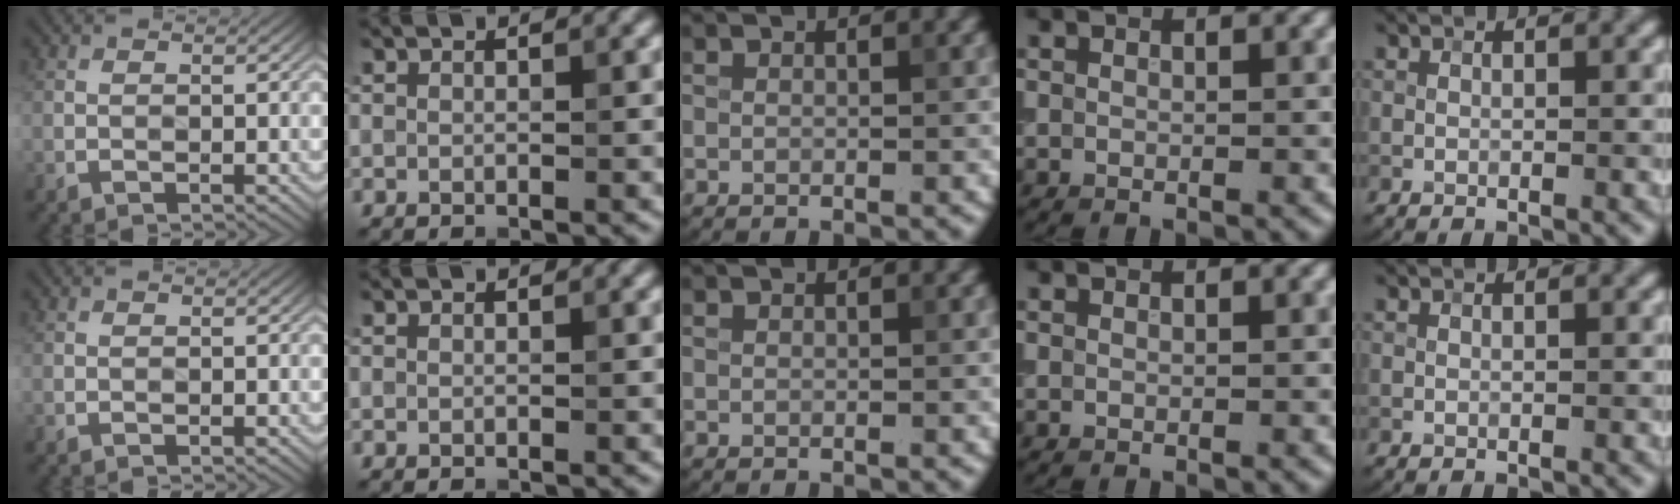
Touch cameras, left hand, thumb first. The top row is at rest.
{}